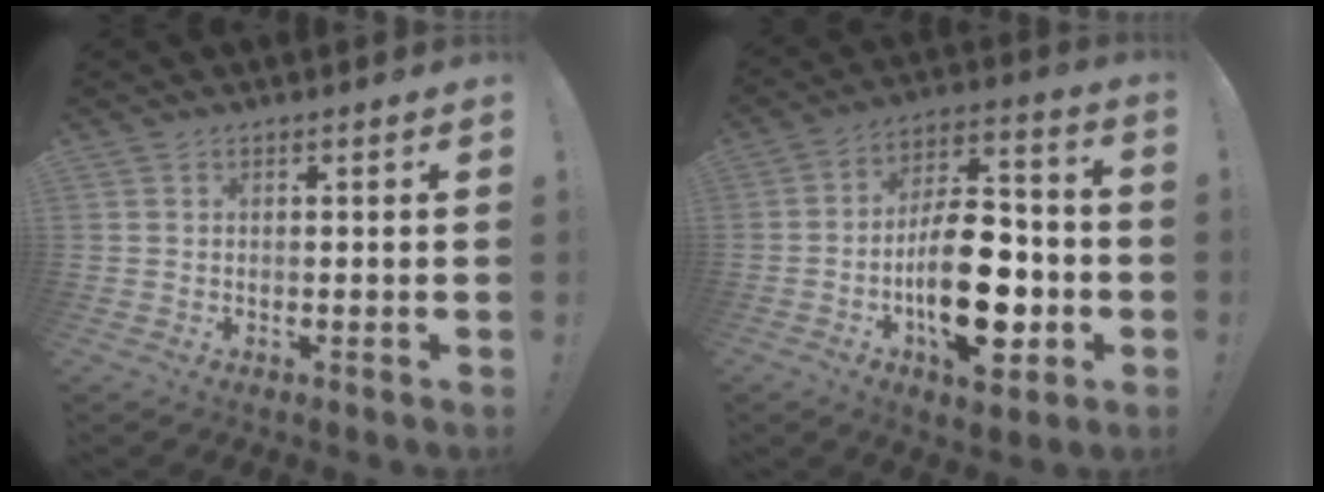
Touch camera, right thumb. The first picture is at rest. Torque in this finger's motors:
{"motor_torque": [0.62, 0.86, 1.86, -0.79, 0.14]}